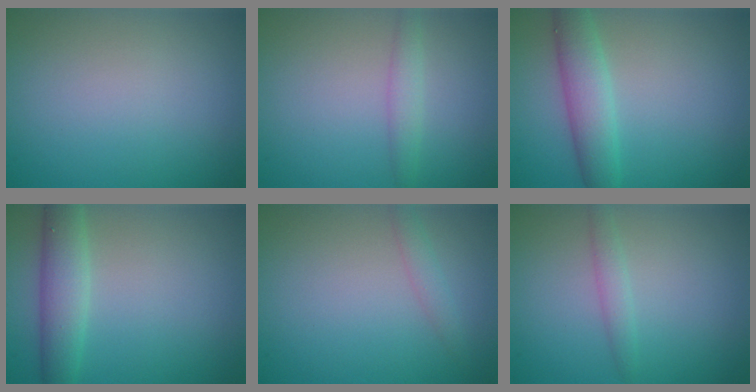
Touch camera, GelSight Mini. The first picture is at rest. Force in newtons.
{"total": 1.6, "press": 1.6, "slide": 0.1}
{"total": 3.9, "press": 3.9, "slide": 0.1}
{"total": 3.6, "press": 3.6, "slide": 0.2}
{"total": 1.3, "press": 1.3, "slide": 0.0}
{"total": 1.3, "press": 1.3, "slide": 0.1}